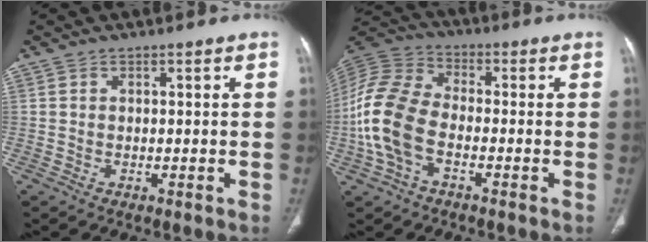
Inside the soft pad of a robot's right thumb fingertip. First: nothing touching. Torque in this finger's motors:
{"motor_torque": [-0.16, 0.51, 0.88, 0.87, 0.49]}